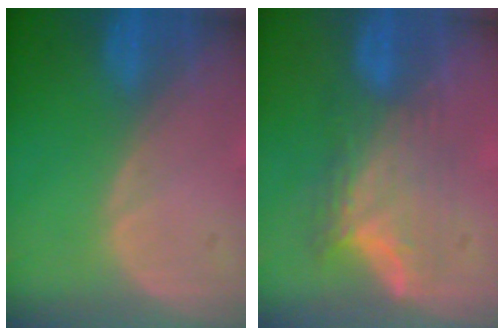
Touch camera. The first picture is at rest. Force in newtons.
{"total": 7.8, "press": 6.8, "slide": 3.7}